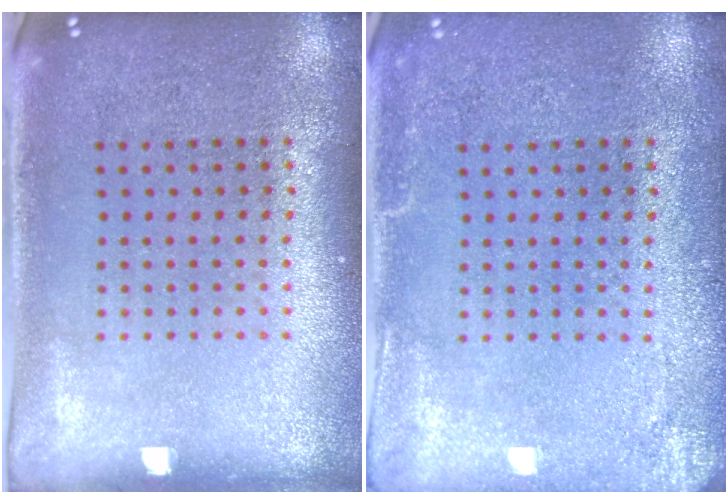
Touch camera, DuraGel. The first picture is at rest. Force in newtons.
{"total": 2.6, "press": 2.6, "slide": 0.3}